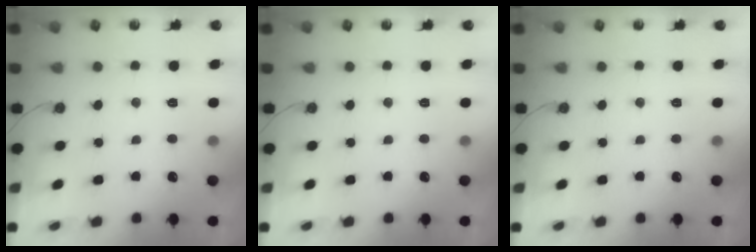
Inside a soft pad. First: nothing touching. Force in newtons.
{"total": 0.0}
{"total": 0.0}